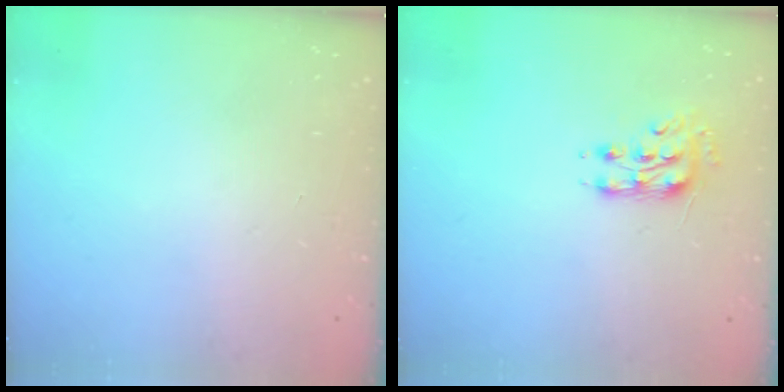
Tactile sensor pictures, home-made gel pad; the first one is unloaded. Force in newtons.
{"total": 8.1, "press": 8.0, "slide": 1.0}